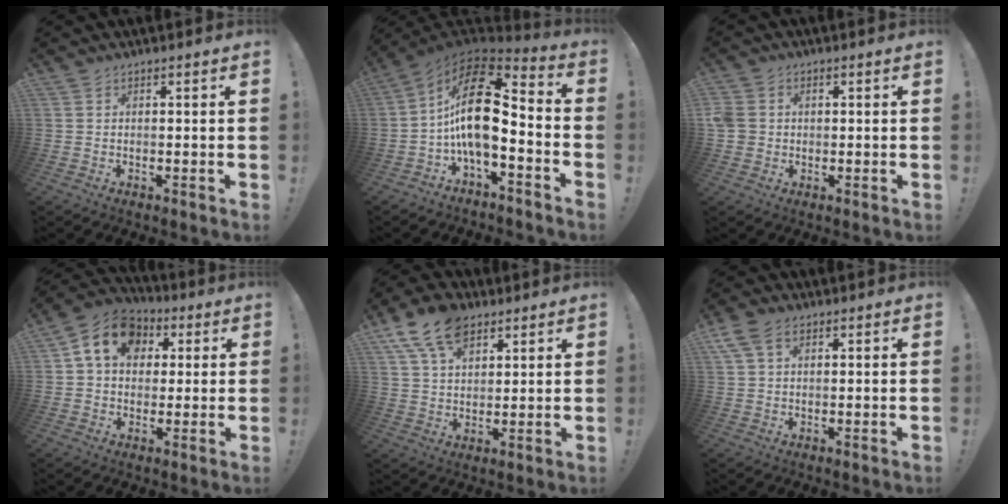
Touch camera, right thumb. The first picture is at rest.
{"total": 19.6, "force": [1.1, 9.4, 17.1], "torque": [-0.308, 0.000, 0.020]}
{"total": 5.0, "force": [0.5, 4.4, 2.3], "torque": [-0.058, 0.003, 0.008]}
{"total": 13.0, "force": [4.1, 10.1, 7.2], "torque": [-0.103, -0.004, 0.081]}
{"total": 13.5, "force": [7.8, 8.2, 7.3], "torque": [-0.119, -0.032, 0.147]}
{"total": 5.9, "force": [2.7, 3.8, 3.6], "torque": [-0.065, 0.002, 0.056]}